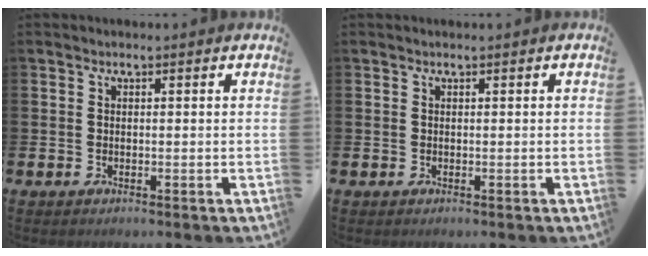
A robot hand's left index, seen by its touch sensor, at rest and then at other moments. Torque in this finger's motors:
{"motor_torque": [0.59, -0.88, -0.01, 0.04]}